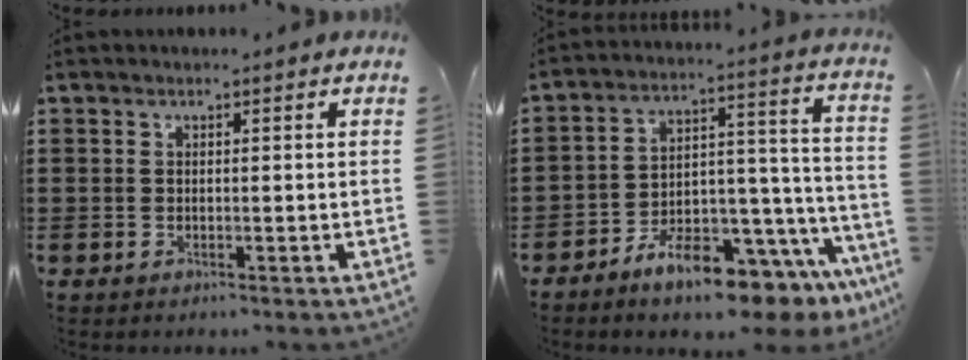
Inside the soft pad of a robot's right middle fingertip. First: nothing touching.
{"total": 10.6, "force": [-8.9, 2.5, 5.1], "torque": [-0.070, 0.034, -0.162]}